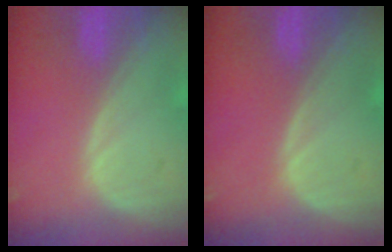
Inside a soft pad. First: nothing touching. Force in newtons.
{"total": 0.0}